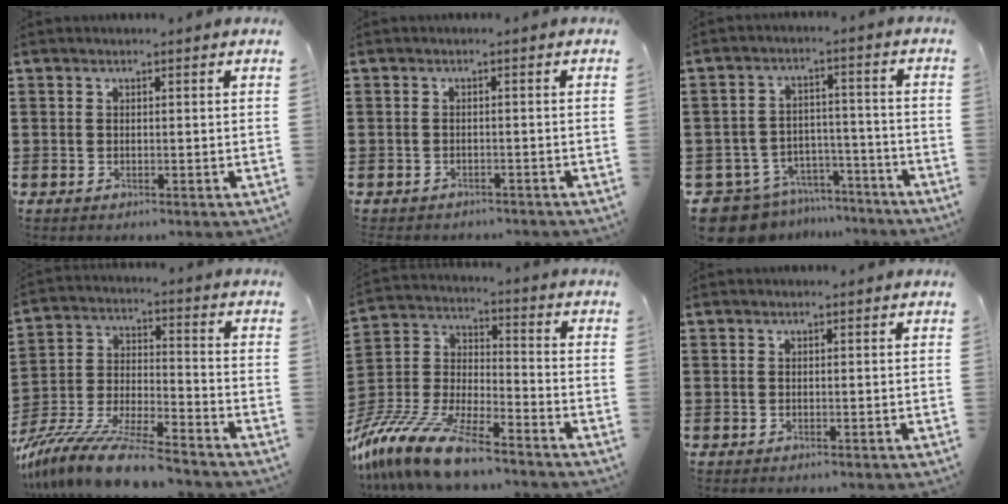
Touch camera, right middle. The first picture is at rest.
{"total": 1.2, "force": [-1.2, 0.3, -0.1], "torque": [-0.003, 0.002, -0.028]}
{"total": 8.9, "force": [-8.2, 3.0, 1.5], "torque": [-0.049, 0.023, -0.163]}
{"total": 11.5, "force": [-10.4, 0.6, 4.9], "torque": [-0.096, 0.015, -0.207]}
{"total": 13.5, "force": [-11.4, 2.2, 6.9], "torque": [-0.164, 0.019, -0.228]}
{"total": 0.0}